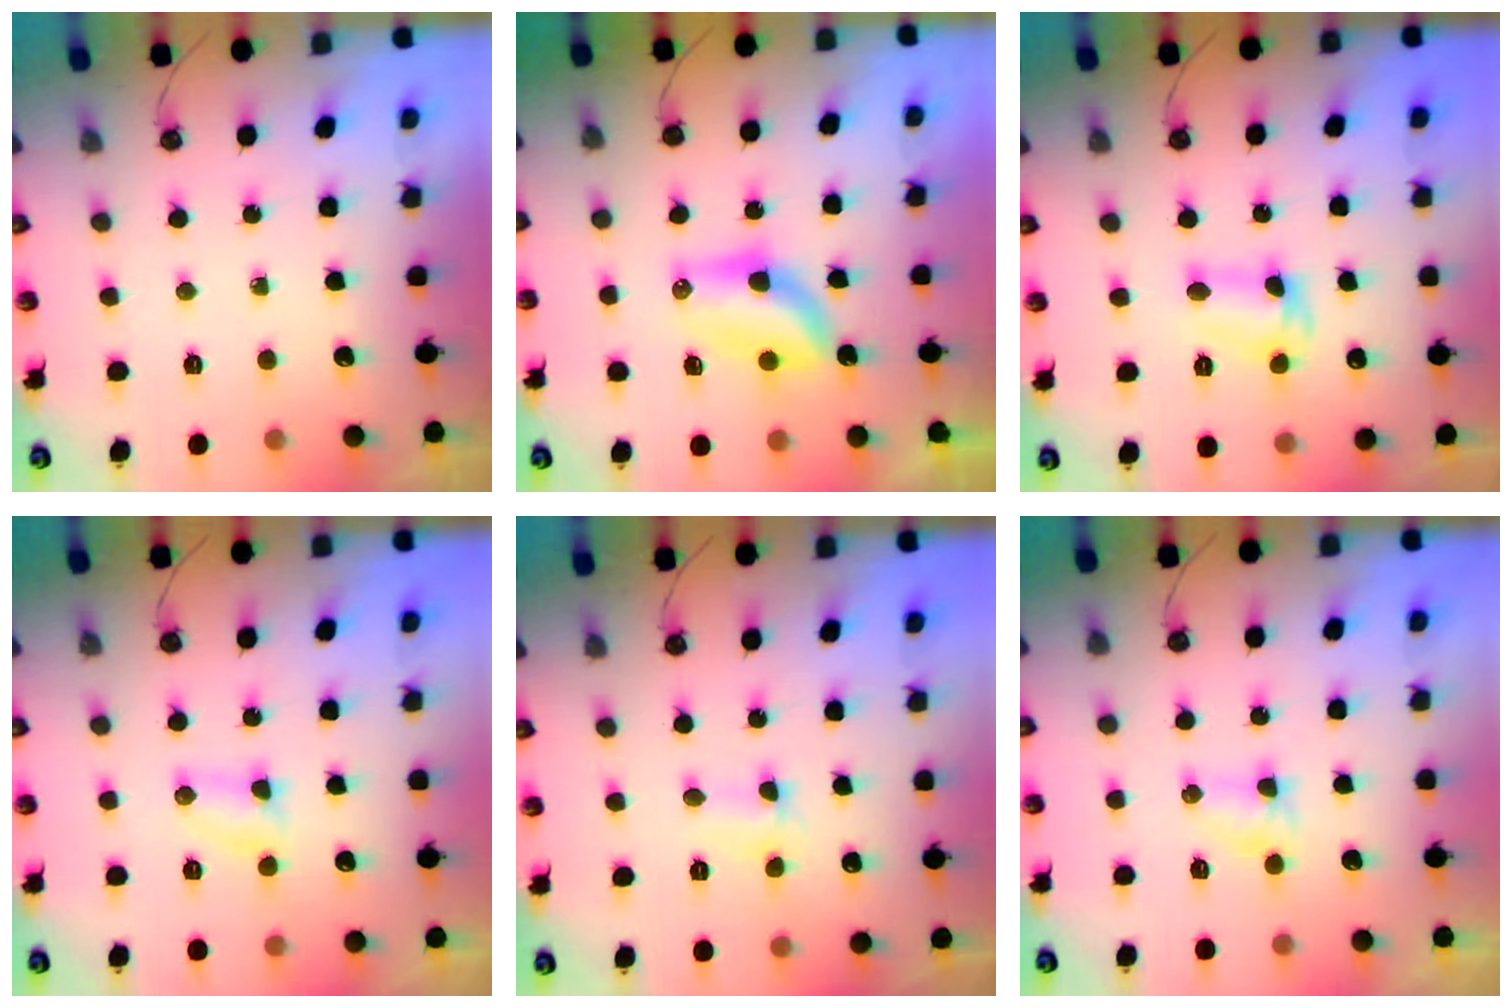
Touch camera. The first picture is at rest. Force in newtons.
{"total": 8.2, "press": 7.3, "slide": 3.8}
{"total": 7.4, "press": 7.4, "slide": 0.6}
{"total": 3.6, "press": 3.5, "slide": 0.4}
{"total": 1.7, "press": 1.6, "slide": 0.6}
{"total": 3.6, "press": 3.2, "slide": 1.6}